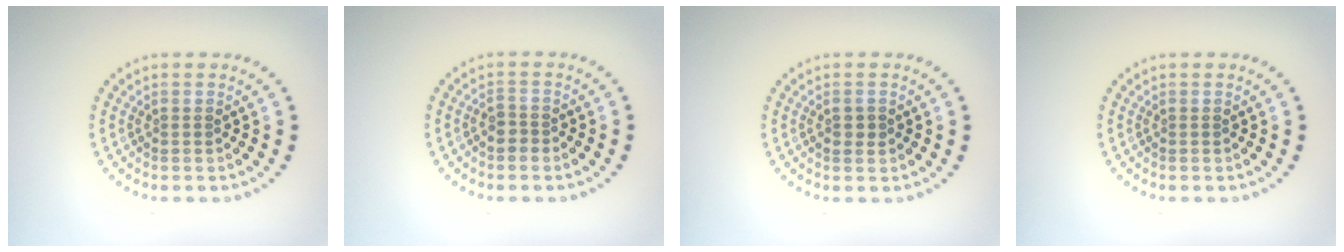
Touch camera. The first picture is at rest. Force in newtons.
{"total": 1.2, "press": 1.0, "slide": 0.6}
{"total": 1.2, "press": 1.2, "slide": 0.1}
{"total": 0.0}